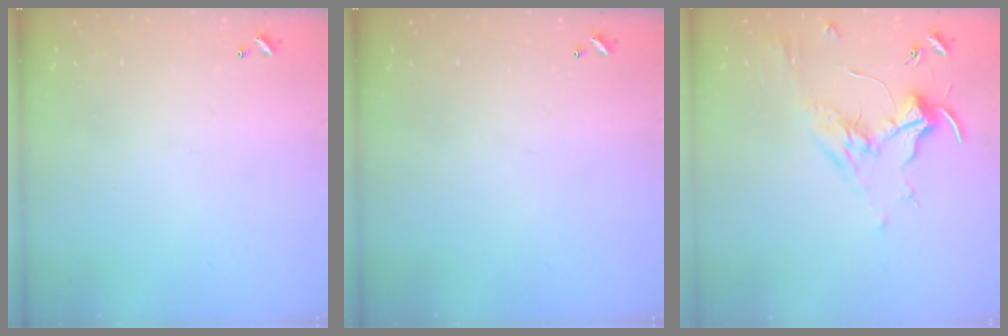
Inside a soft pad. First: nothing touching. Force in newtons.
{"total": 0.0}
{"total": 1.7, "press": 1.5, "slide": 0.9}